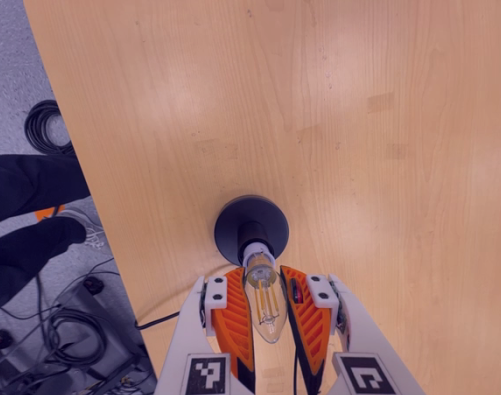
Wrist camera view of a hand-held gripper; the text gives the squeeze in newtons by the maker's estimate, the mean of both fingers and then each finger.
{"total": 22.3, "left": 24.1, "right": 20.4}